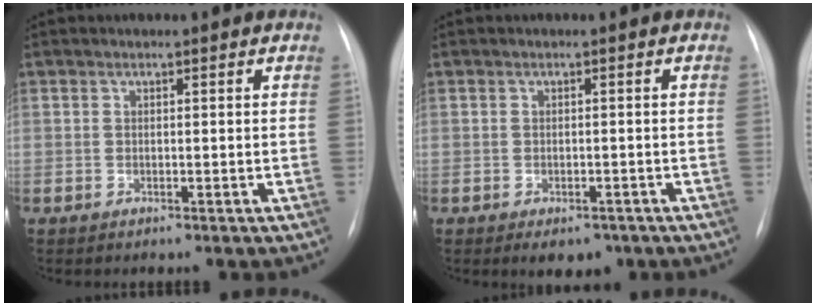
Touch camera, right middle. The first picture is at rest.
{"total": 4.0, "force": [-2.6, 2.2, 2.1], "torque": [-0.017, -0.002, -0.026]}